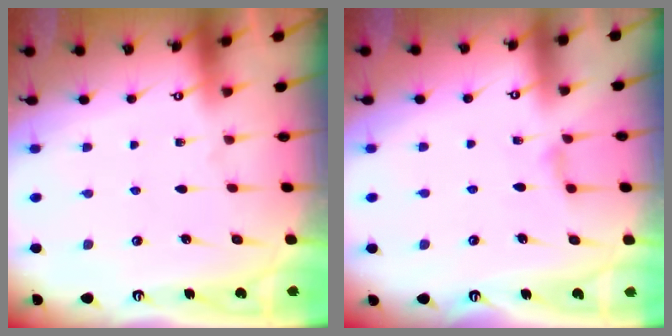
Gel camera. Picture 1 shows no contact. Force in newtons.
{"total": 2.9, "press": 2.9, "slide": 0.5}